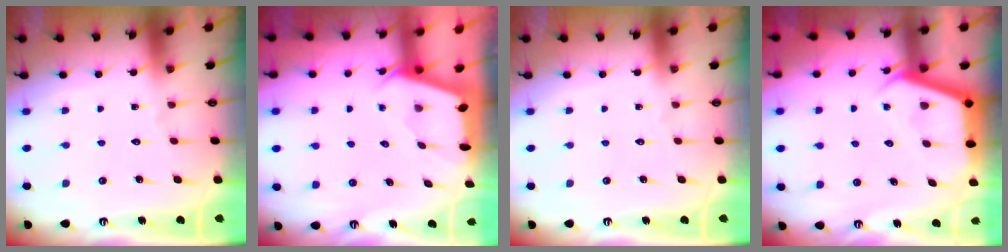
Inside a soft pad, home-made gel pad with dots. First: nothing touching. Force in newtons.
{"total": 2.0, "press": 2.0, "slide": 0.3}
{"total": 0.0}
{"total": 4.5, "press": 4.5, "slide": 0.2}